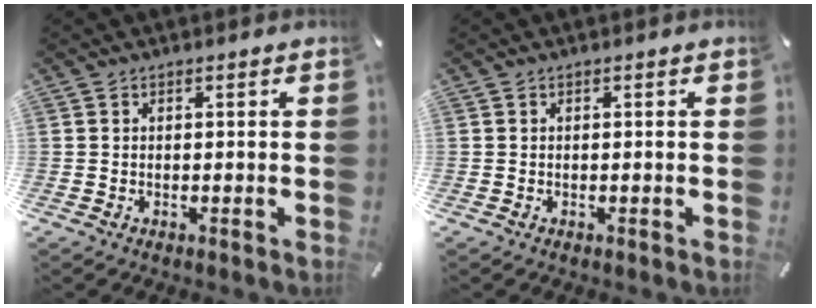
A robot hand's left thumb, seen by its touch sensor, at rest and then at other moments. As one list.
[{"total": 0.0}]